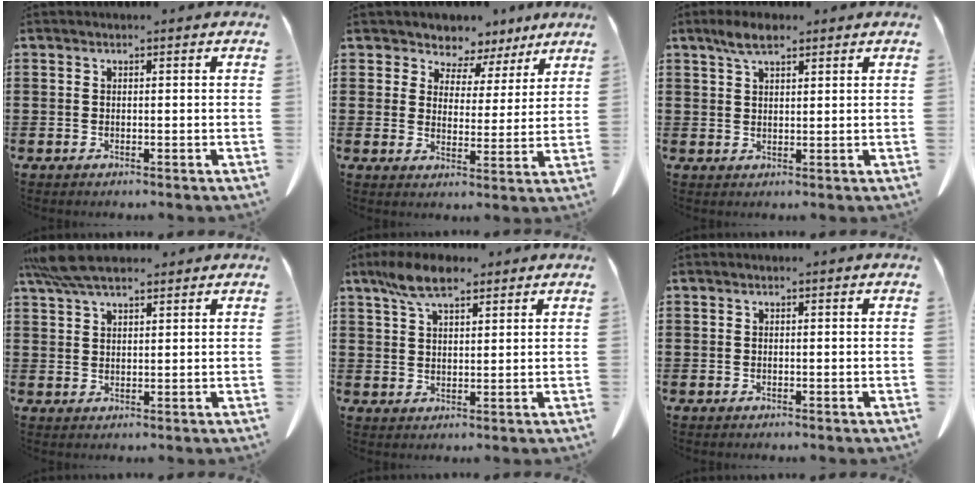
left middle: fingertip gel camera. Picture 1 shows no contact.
{"total": 5.1, "force": [4.5, 2.4, -0.1], "torque": [-0.030, -0.026, 0.079]}
{"total": 4.1, "force": [2.7, 1.3, 2.7], "torque": [-0.059, 0.003, 0.050]}
{"total": 6.4, "force": [5.1, 1.6, 3.4], "torque": [-0.080, -0.007, 0.098]}
{"total": 7.2, "force": [5.0, 2.5, 4.6], "torque": [-0.101, 0.002, 0.093]}
{"total": 0.0}